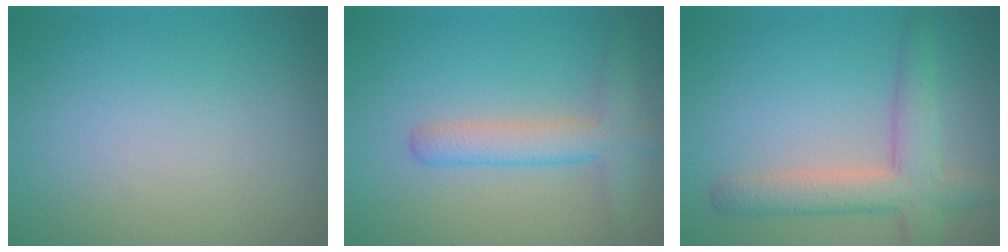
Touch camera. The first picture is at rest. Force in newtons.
{"total": 3.4, "press": 3.4, "slide": 0.1}
{"total": 5.0, "press": 4.9, "slide": 0.3}